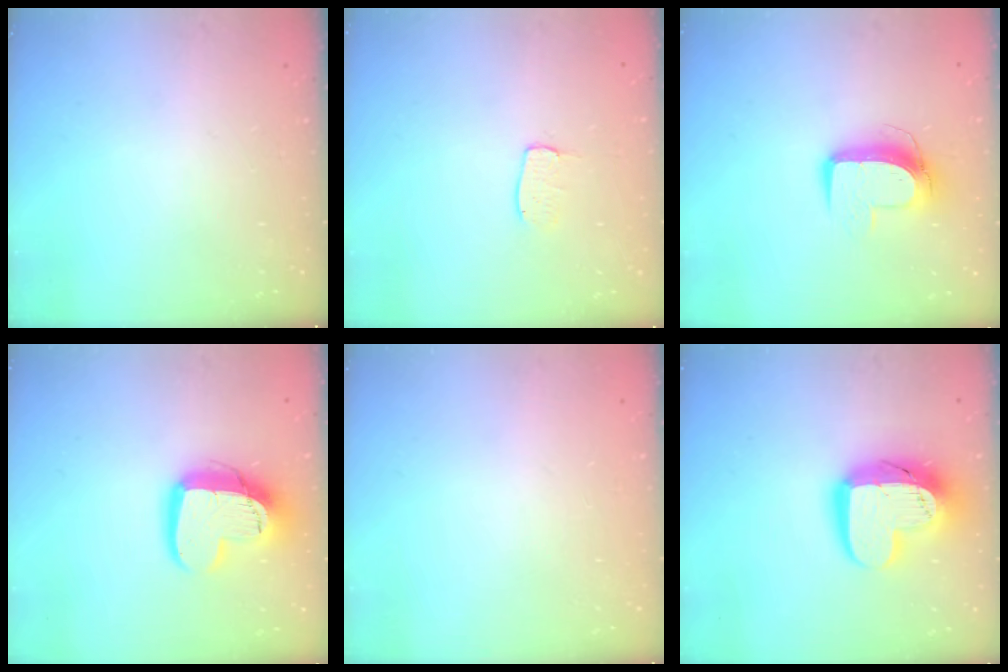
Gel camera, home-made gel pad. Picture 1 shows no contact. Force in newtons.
{"total": 4.5, "press": 4.5, "slide": 0.3}
{"total": 10.2, "press": 10.2, "slide": 0.6}
{"total": 15.3, "press": 15.2, "slide": 1.2}
{"total": 0.0}
{"total": 18.0, "press": 17.9, "slide": 1.2}